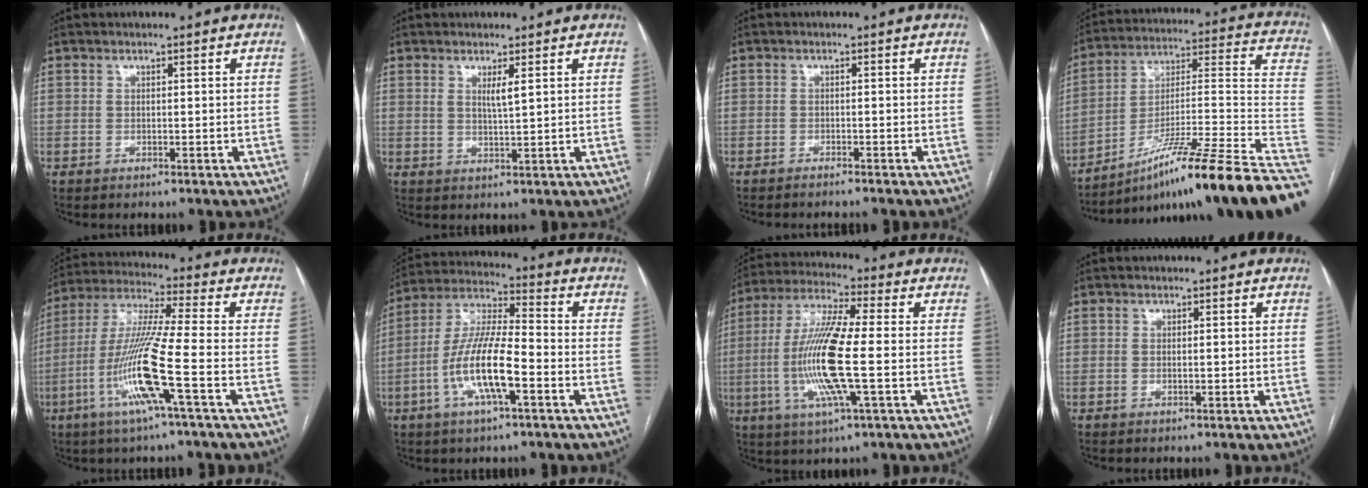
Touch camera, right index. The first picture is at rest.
{"total": 2.2, "force": [1.0, -0.1, 2.0], "torque": [-0.040, -0.008, 0.019]}
{"total": 3.4, "force": [-3.0, 0.0, 1.5], "torque": [-0.019, 0.000, -0.037]}
{"total": 25.9, "force": [-17.4, -1.0, 19.2], "torque": [-0.208, 0.016, -0.288]}
{"total": 13.9, "force": [-4.8, -1.1, 13.0], "torque": [-0.268, -0.010, -0.100]}
{"total": 12.7, "force": [-4.1, 2.3, 11.8], "torque": [-0.240, 0.002, -0.076]}
{"total": 14.2, "force": [-2.2, 0.8, 14.0], "torque": [-0.289, -0.009, -0.048]}
{"total": 0.7, "force": [-0.1, 0.0, 0.6], "torque": [-0.014, -0.001, 0.000]}